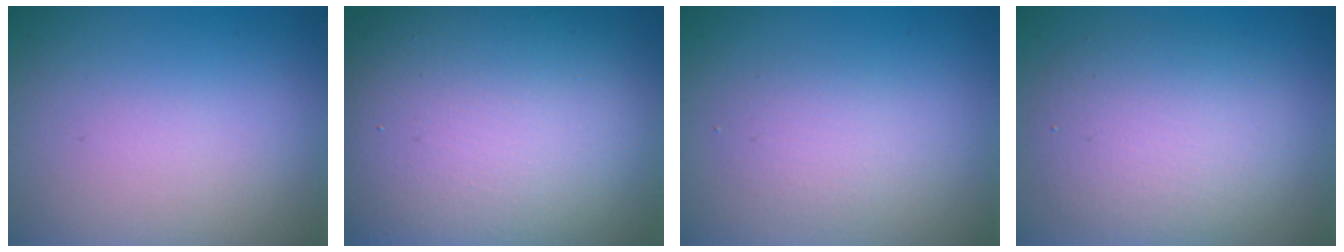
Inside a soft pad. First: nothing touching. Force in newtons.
{"total": 16.1, "press": 16.1, "slide": 0.8}
{"total": 1.9, "press": 1.9, "slide": 0.1}
{"total": 5.3, "press": 5.3, "slide": 0.6}